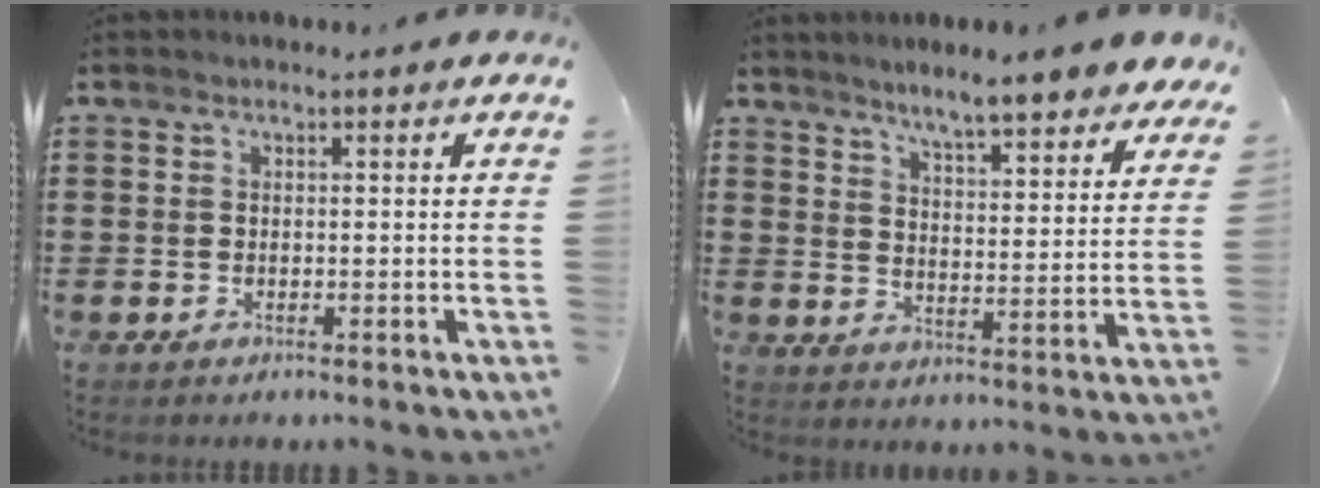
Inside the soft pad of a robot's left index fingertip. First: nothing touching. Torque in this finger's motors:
{"motor_torque": [1.02, 1.11, 0.37, -0.05]}